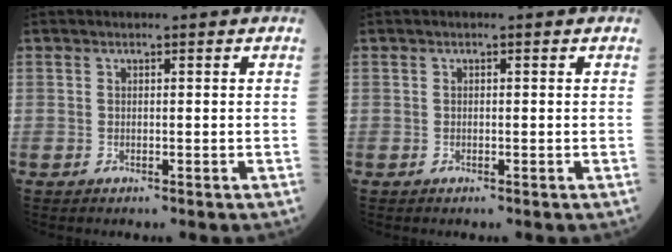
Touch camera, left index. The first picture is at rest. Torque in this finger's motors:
{"motor_torque": [-0.02, 0.02, 0.00, -0.01]}